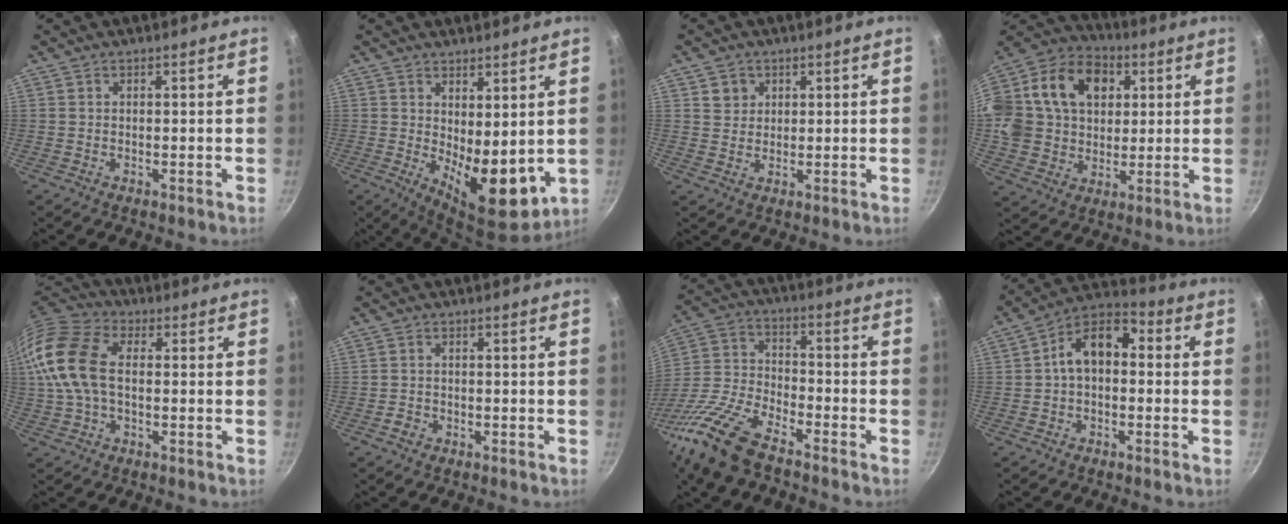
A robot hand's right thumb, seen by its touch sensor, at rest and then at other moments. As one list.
[{"total": 10.9, "force": [1.1, 5.0, 9.6], "torque": [-0.115, -0.033, 0.029]}, {"total": 3.4, "force": [1.4, 3.0, 0.7], "torque": [0.009, 0.004, 0.024]}, {"total": 25.3, "force": [6.1, 19.4, 15.1], "torque": [-0.294, 0.033, 0.102]}, {"total": 16.9, "force": [0.9, 10.6, 13.1], "torque": [-0.268, 0.034, 0.001]}, {"total": 1.9, "force": [-1.0, 1.5, 0.7], "torque": [-0.009, 0.013, -0.014]}, {"total": 16.9, "force": [-11.7, 6.5, 10.3], "torque": [-0.212, 0.050, -0.247]}, {"total": 10.4, "force": [0.3, 6.8, 7.8], "torque": [-0.102, 0.041, -0.013]}]